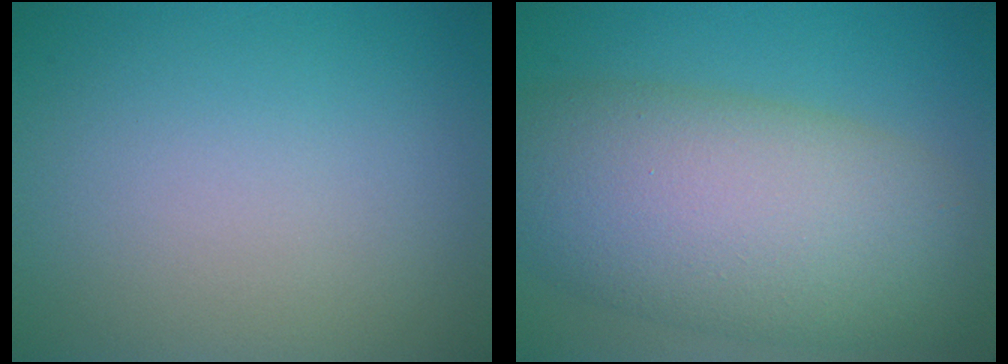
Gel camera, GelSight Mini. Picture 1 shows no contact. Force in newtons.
{"total": 11.4, "press": 11.4, "slide": 0.6}